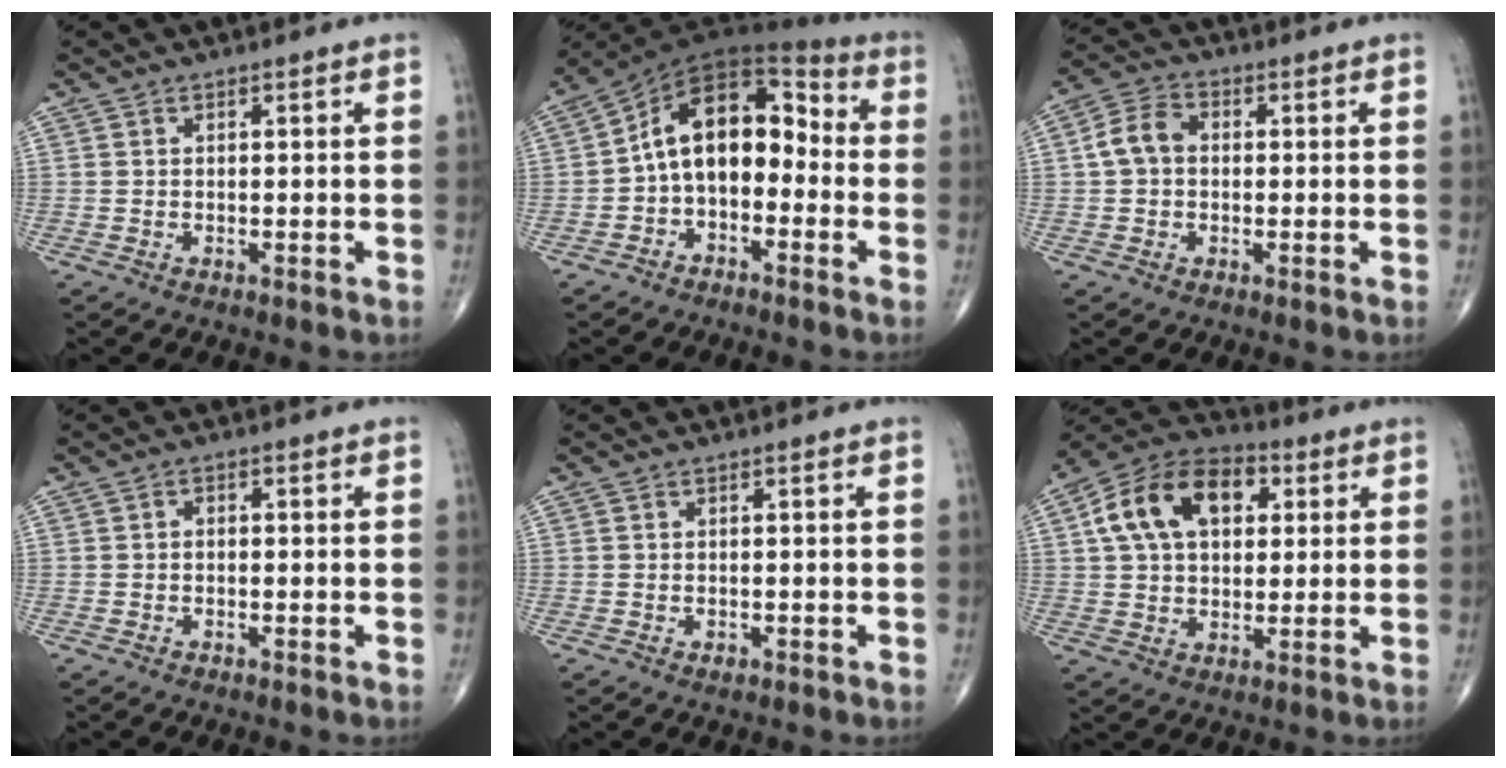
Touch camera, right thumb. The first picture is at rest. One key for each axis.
{"total": 13.3, "fx": -1.8, "fy": 8.6, "fz": 10.0, "tx": -0.131, "ty": 0.061, "tz": -0.046}
{"total": 6.1, "fx": 0.2, "fy": 4.7, "fz": 4.0, "tx": -0.071, "ty": 0.020, "tz": -0.005}
{"total": 1.1, "fx": -0.2, "fy": 0.8, "fz": 0.7, "tx": -0.005, "ty": 0.005, "tz": -0.006}
{"total": 0.9, "fx": -0.4, "fy": 0.7, "fz": 0.5, "tx": -0.007, "ty": 0.000, "tz": -0.004}
{"total": 16.4, "fx": 4.6, "fy": 10.6, "fz": 11.6, "tx": -0.184, "ty": 0.015, "tz": 0.070}